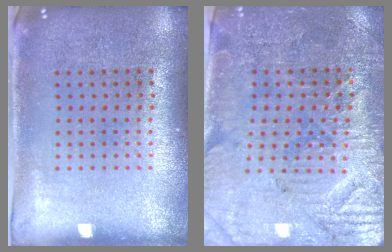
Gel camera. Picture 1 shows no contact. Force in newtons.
{"total": 3.6, "press": 3.4, "slide": 1.2}